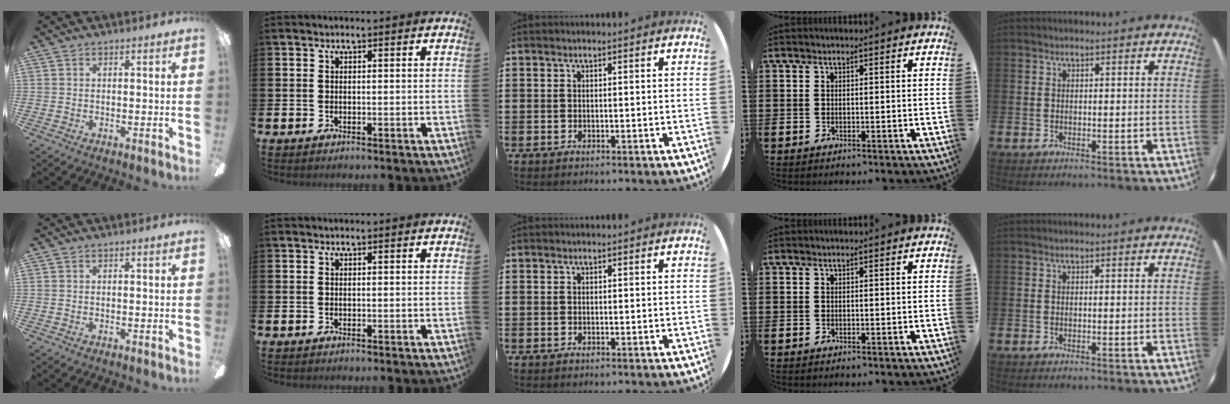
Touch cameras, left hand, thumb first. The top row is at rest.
{}